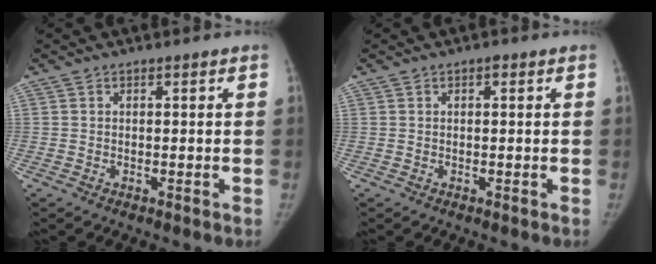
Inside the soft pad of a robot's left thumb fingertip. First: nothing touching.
{"total": 0.7, "force": [0.2, 0.4, 0.5], "torque": [-0.004, 0.002, 0.001]}